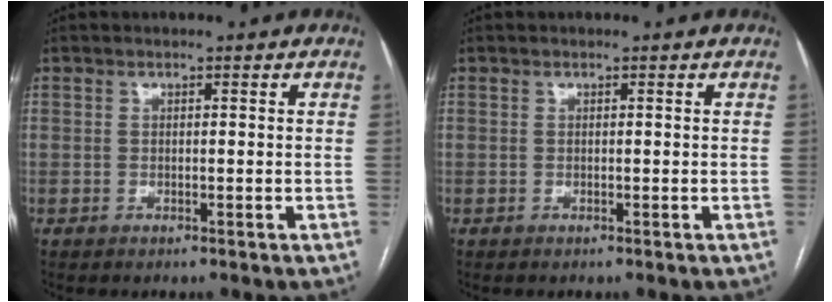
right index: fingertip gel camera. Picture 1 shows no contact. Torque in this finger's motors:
{"motor_torque": [0.00, 0.00, 0.00, 0.00]}